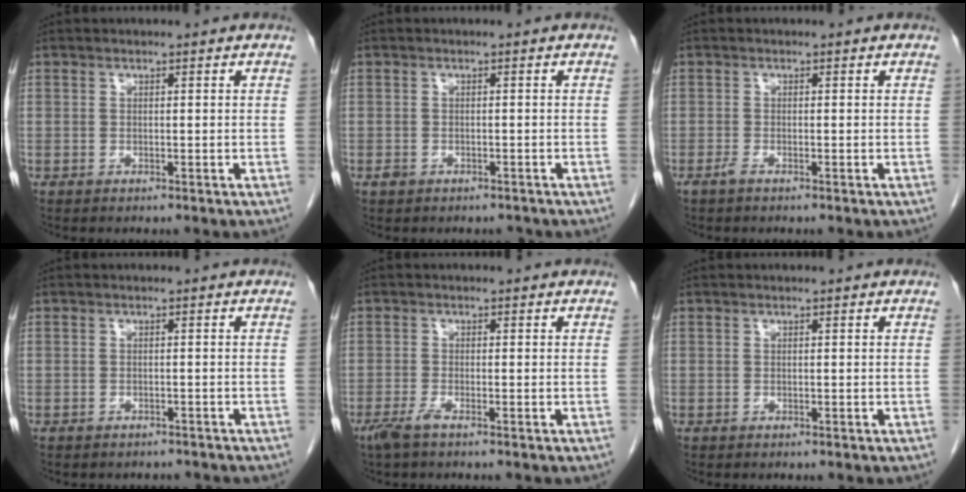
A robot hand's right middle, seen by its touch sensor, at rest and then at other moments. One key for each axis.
{"total": 1.8, "fx": -1.3, "fy": 1.1, "fz": 0.5, "tx": -0.011, "ty": 0.003, "tz": -0.015}
{"total": 0.8, "fx": -0.6, "fy": 0.0, "fz": 0.5, "tx": -0.013, "ty": -0.001, "tz": -0.013}
{"total": 3.5, "fx": -3.1, "fy": 1.4, "fz": 0.4, "tx": -0.009, "ty": 0.000, "tz": -0.037}
{"total": 2.3, "fx": -1.6, "fy": 0.1, "fz": 1.6, "tx": -0.039, "ty": -0.006, "tz": -0.035}
{"total": 0.0}